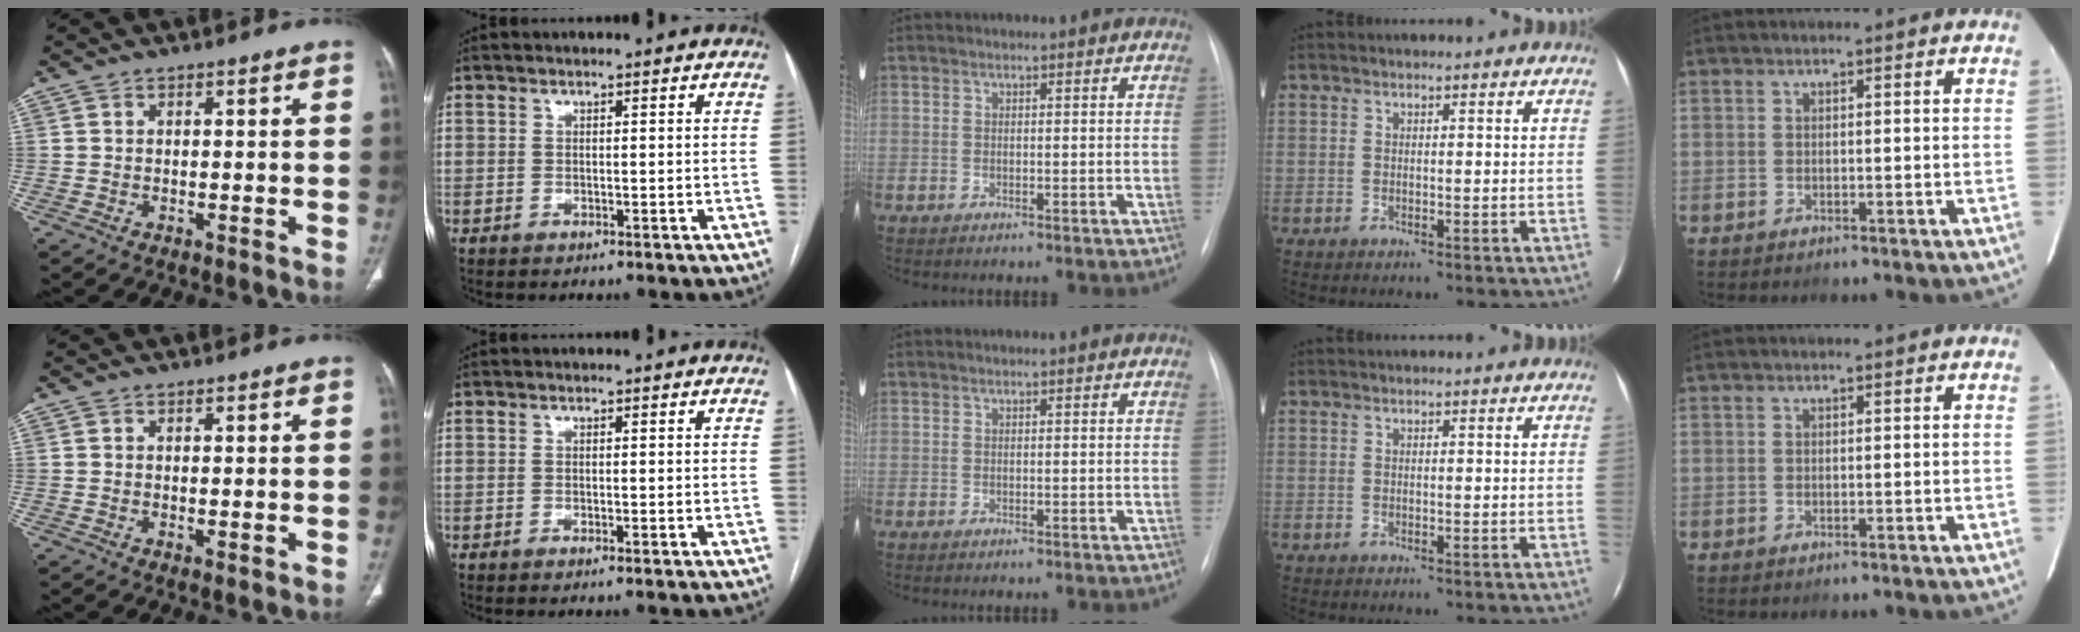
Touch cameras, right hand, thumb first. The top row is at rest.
{"thumb": {"total": 1.0, "force": [0.0, 0.4, 0.9], "torque": [-0.019, -0.006, 0.001]}, "index": {"total": 0.6, "force": [-0.4, -0.1, 0.5], "torque": [-0.011, 0.000, -0.005]}}